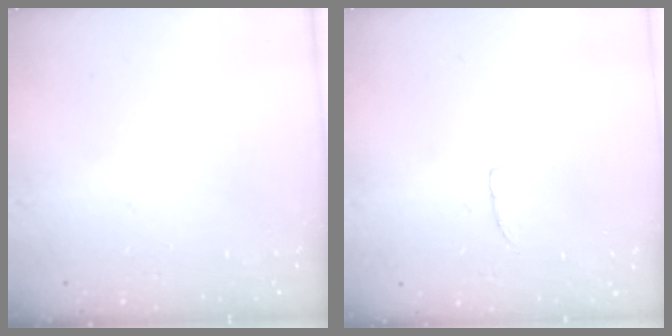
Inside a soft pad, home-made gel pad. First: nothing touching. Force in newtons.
{"total": 2.7, "press": 2.7, "slide": 0.2}